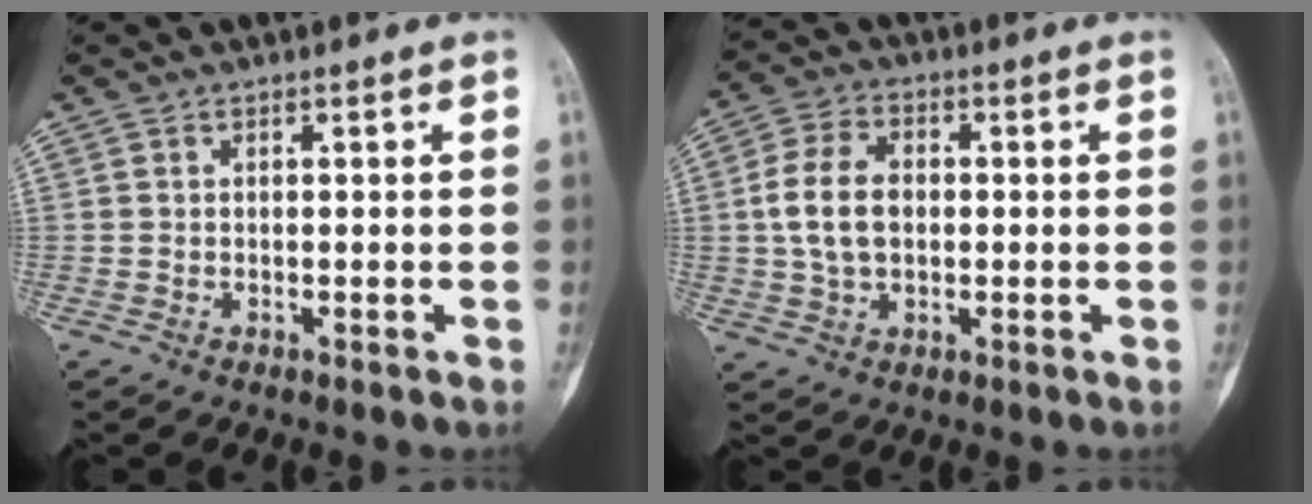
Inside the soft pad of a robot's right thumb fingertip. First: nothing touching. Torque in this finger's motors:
{"motor_torque": [0.04, 0.04, 0.31, -0.29, 0.19]}